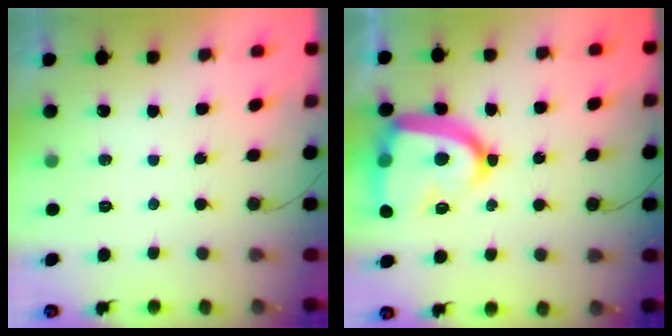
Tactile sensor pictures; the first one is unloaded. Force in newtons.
{"total": 19.6, "press": 19.5, "slide": 1.7}